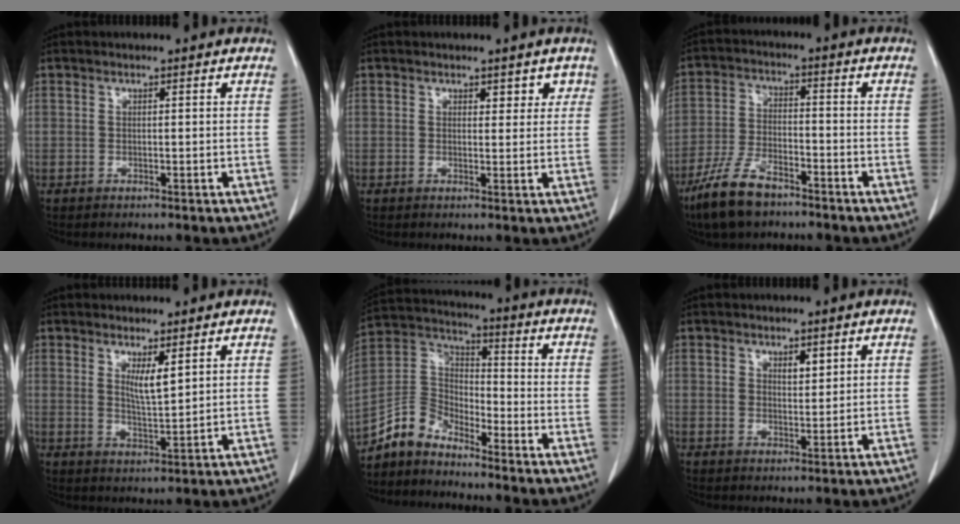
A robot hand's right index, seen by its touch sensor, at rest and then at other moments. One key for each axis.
{"total": 2.4, "fx": 1.3, "fy": 1.6, "fz": 1.3, "tx": -0.002, "ty": 0.002, "tz": 0.015}
{"total": 9.6, "fx": -7.0, "fy": 3.3, "fz": 5.6, "tx": -0.125, "ty": -0.014, "tz": -0.136}
{"total": 3.8, "fx": 1.8, "fy": 0.5, "fz": 3.3, "tx": -0.061, "ty": -0.010, "tz": 0.037}
{"total": 7.9, "fx": -7.1, "fy": 3.0, "fz": 1.6, "tx": -0.042, "ty": 0.032, "tz": -0.147}
{"total": 2.3, "fx": 1.2, "fy": 1.3, "fz": 1.5, "tx": -0.023, "ty": -0.002, "tz": 0.021}